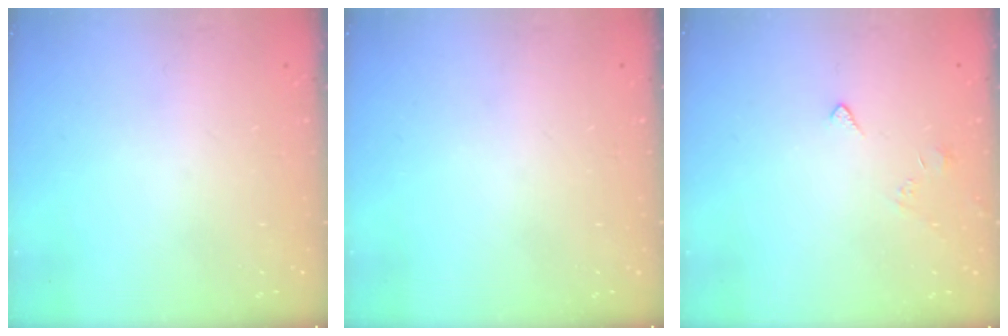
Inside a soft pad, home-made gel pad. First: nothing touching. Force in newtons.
{"total": 0.0}
{"total": 2.7, "press": 2.6, "slide": 0.4}